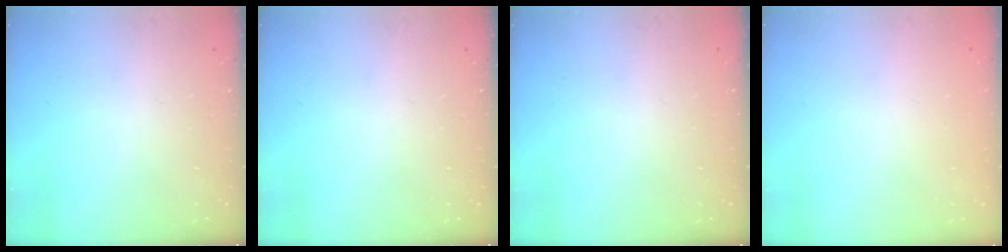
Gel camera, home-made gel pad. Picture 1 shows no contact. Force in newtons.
{"total": 0.0}
{"total": 0.0}
{"total": 0.0}